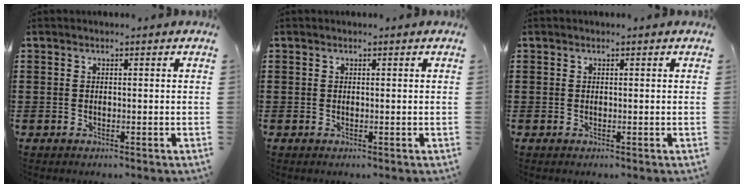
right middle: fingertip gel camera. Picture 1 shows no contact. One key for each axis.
{"total": 0.0}
{"total": 0.0}